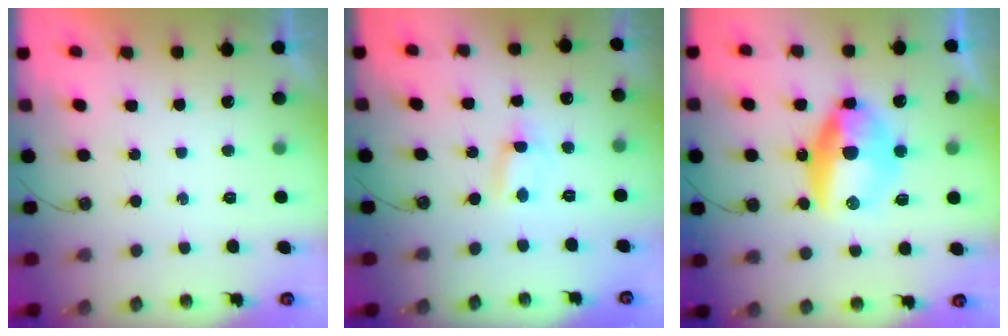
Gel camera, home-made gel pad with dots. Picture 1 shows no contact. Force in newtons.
{"total": 0.5, "press": 0.2, "slide": 0.5}
{"total": 12.3, "press": 12.3, "slide": 0.4}